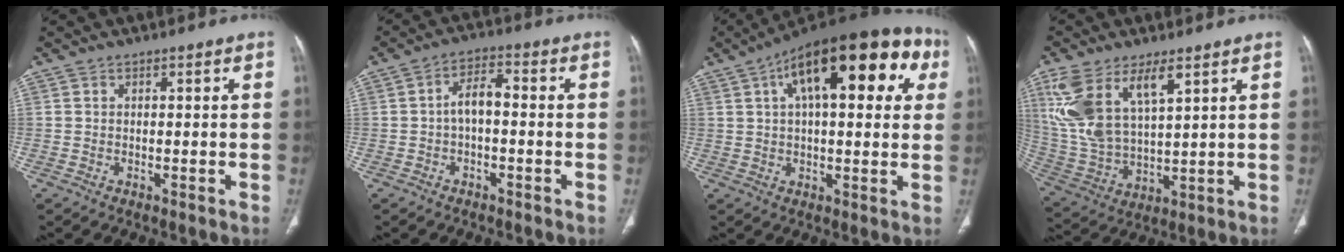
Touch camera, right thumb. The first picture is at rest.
{"total": 4.9, "force": [-0.8, 2.4, 4.2], "torque": [-0.066, 0.027, -0.021]}
{"total": 24.6, "force": [8.7, 10.3, 20.6], "torque": [-0.278, 0.036, 0.122]}
{"total": 14.9, "force": [7.3, 6.6, 11.3], "torque": [-0.237, -0.019, 0.158]}